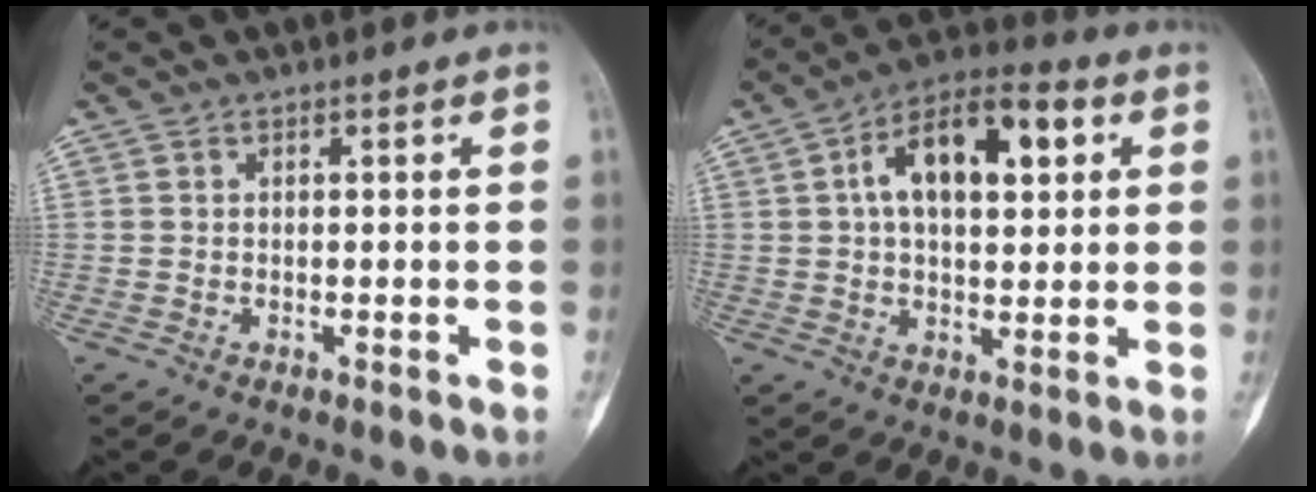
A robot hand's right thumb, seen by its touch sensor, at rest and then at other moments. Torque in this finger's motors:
{"motor_torque": [0.42, 0.49, 0.60, -0.29, 0.11]}